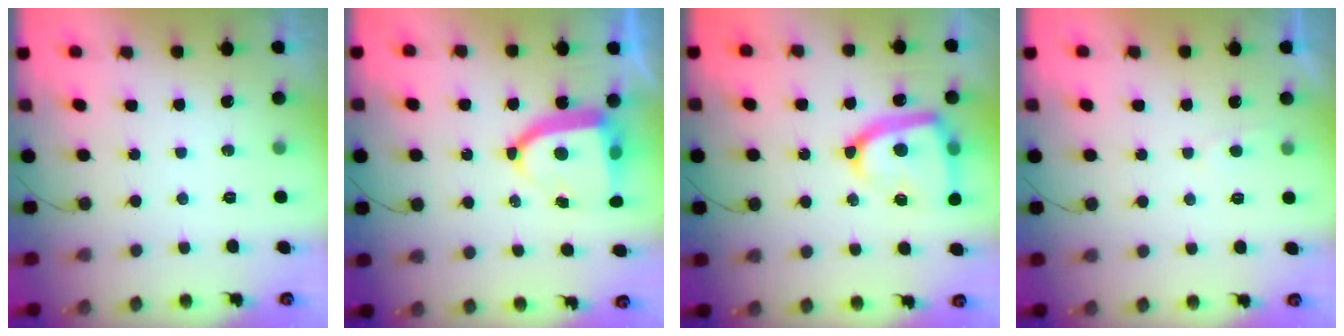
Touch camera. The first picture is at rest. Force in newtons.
{"total": 10.7, "press": 10.6, "slide": 1.4}
{"total": 18.1, "press": 18.1, "slide": 1.7}
{"total": 1.4, "press": 1.4, "slide": 0.2}